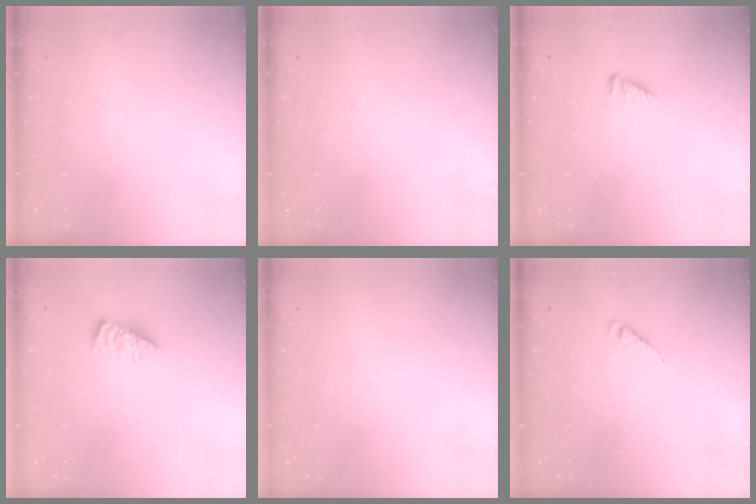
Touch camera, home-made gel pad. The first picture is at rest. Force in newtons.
{"total": 0.0}
{"total": 3.0, "press": 3.0, "slide": 0.3}
{"total": 2.8, "press": 2.7, "slide": 0.3}
{"total": 0.0}
{"total": 2.3, "press": 2.3, "slide": 0.4}